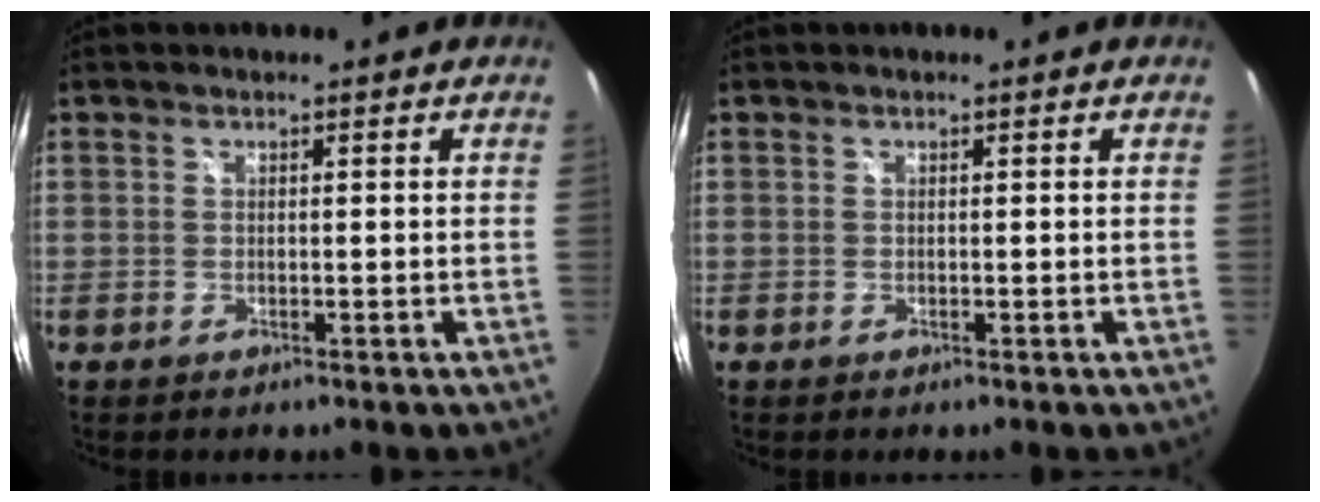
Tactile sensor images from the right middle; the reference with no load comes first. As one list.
[{"total": 0.0}]